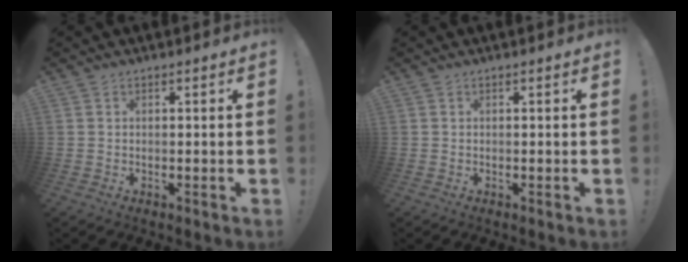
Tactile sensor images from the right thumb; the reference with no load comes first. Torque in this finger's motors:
{"motor_torque": [0.00, 0.00, -0.03, 0.01, 0.07]}